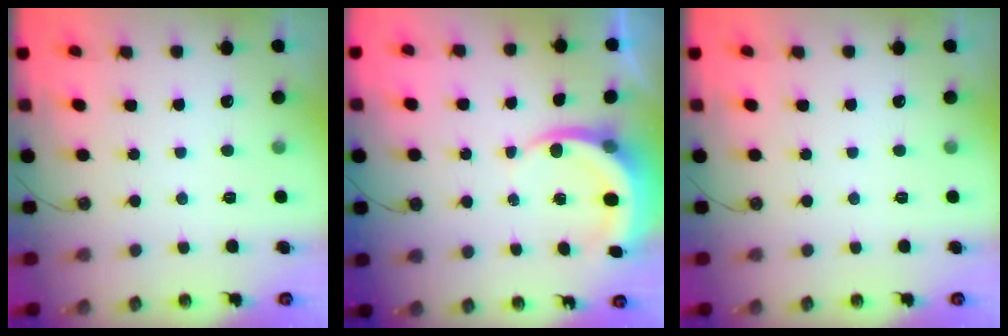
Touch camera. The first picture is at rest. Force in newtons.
{"total": 5.6, "press": 5.6, "slide": 0.4}
{"total": 0.0}